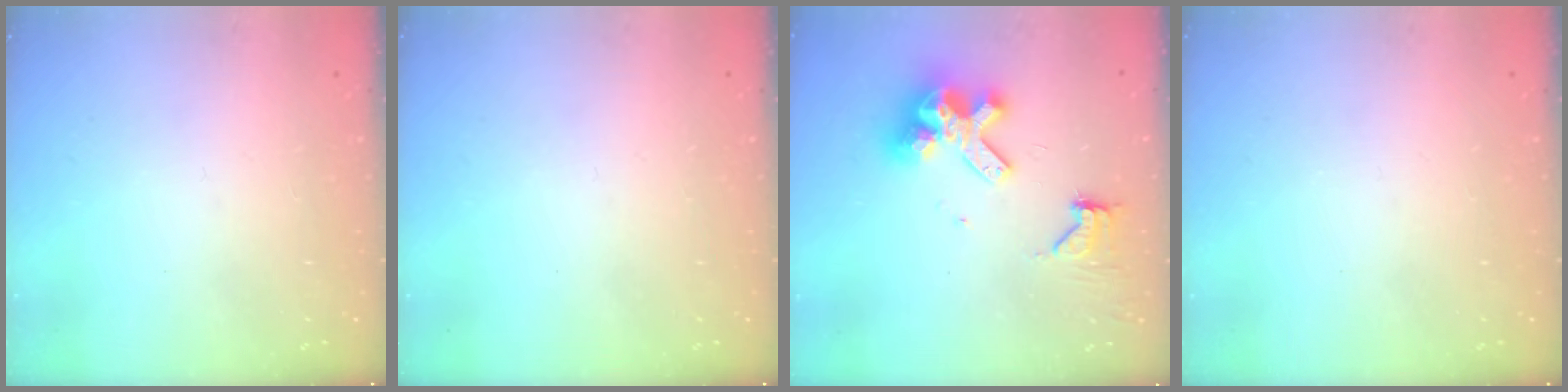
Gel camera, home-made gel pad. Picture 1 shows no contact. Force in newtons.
{"total": 0.0}
{"total": 12.6, "press": 12.5, "slide": 1.6}
{"total": 0.0}